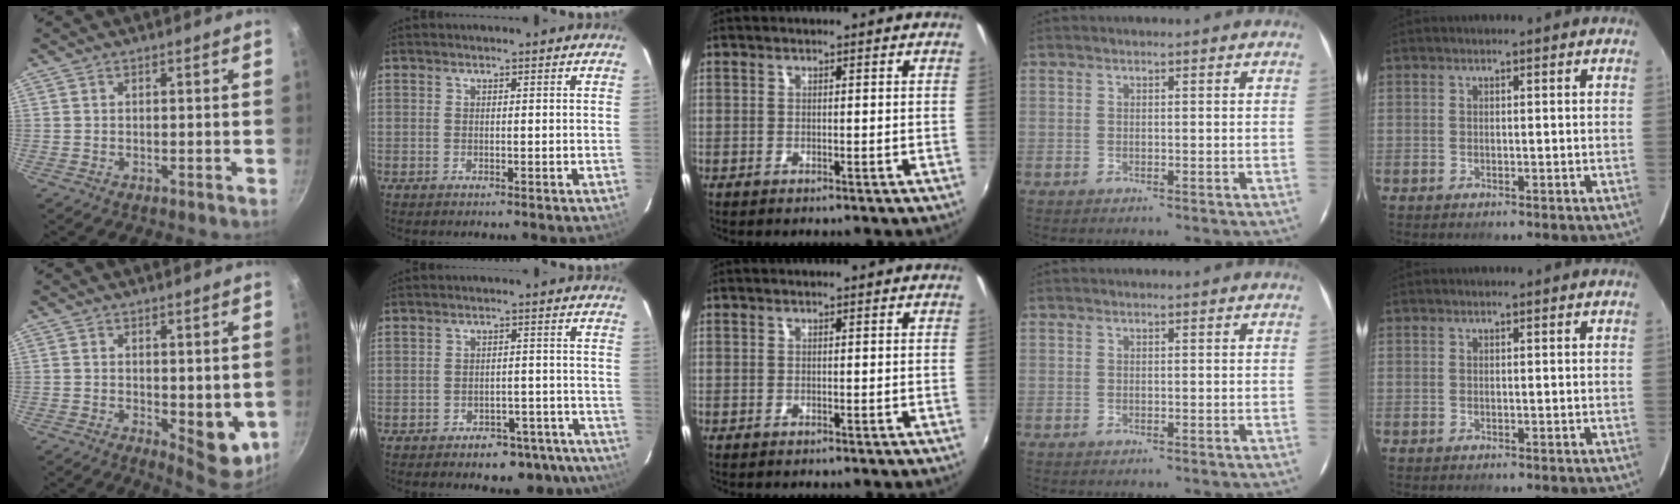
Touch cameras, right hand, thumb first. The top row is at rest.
{"thumb": {"total": 7.8, "force": [-0.3, 3.7, 6.9], "torque": [-0.063, -0.014, 0.005]}, "index": {"total": 13.2, "force": [-10.9, 6.4, 3.7], "torque": [-0.057, 0.034, -0.104]}}